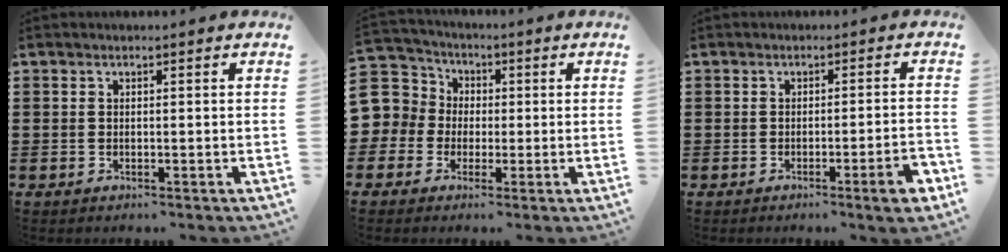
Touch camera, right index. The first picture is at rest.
{"total": 6.6, "force": [-0.8, 6.5, 0.6], "torque": [-0.064, 0.001, -0.024]}
{"total": 4.4, "force": [-2.0, 0.2, 3.9], "torque": [-0.060, -0.009, -0.030]}